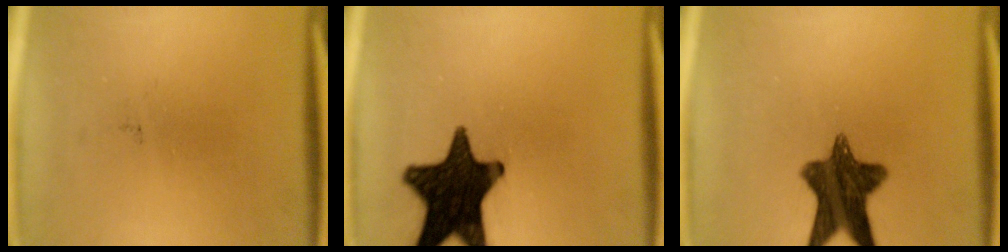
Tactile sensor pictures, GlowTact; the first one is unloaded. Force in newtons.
{"total": 17.7}
{"total": 11.4}